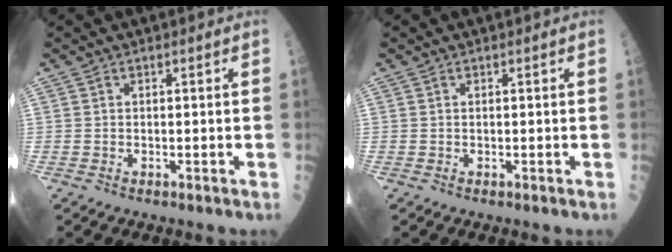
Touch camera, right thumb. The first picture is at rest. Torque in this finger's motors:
{"motor_torque": [-0.41, -0.31, 0.15, 0.08, 0.00]}